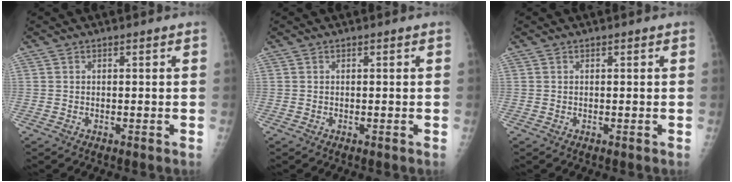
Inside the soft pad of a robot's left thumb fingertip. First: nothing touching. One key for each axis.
{"total": 0.0}
{"total": 0.0}